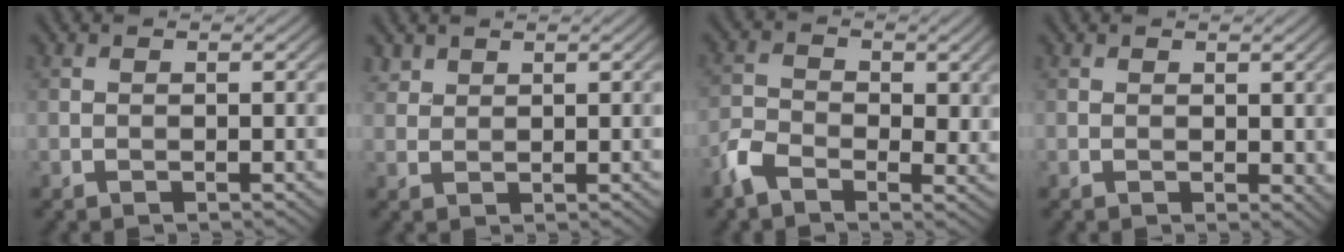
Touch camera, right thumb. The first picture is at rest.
{"total": 1.7, "force": [1.4, 0.9, 0.4], "torque": [-0.012, 0.003, 0.035]}
{"total": 5.3, "force": [-2.1, 3.1, 3.8], "torque": [-0.083, -0.005, -0.051]}
{"total": 1.4, "force": [0.5, 0.9, 0.9], "torque": [-0.010, -0.005, 0.012]}